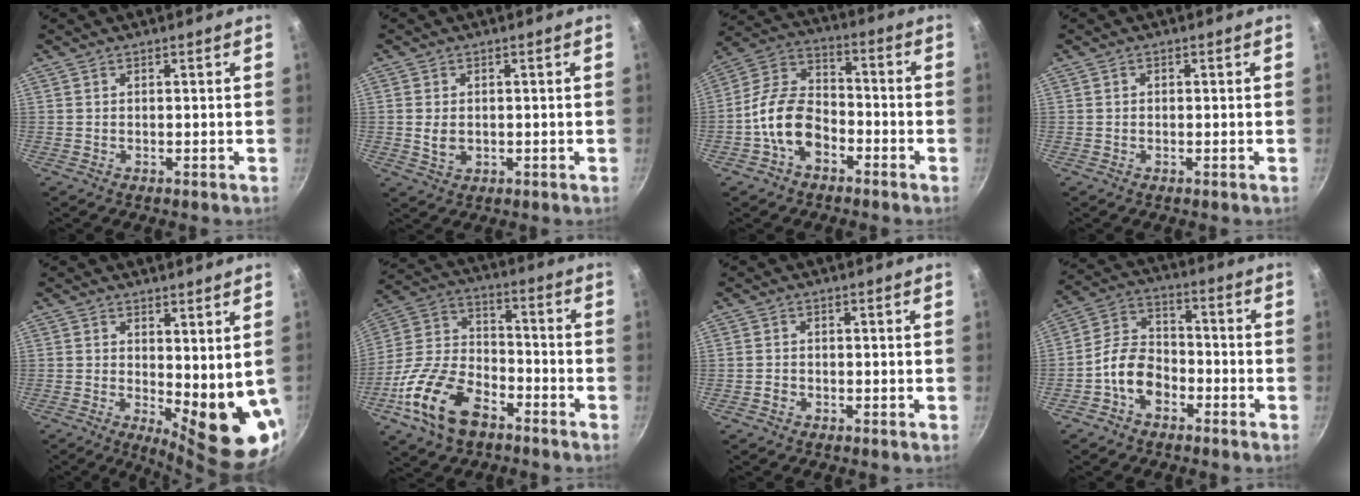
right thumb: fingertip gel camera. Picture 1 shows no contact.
{"total": 3.6, "force": [-0.1, 2.7, 2.4], "torque": [-0.040, -0.001, 0.002]}
{"total": 12.0, "force": [-4.8, 8.1, 7.3], "torque": [-0.106, 0.050, -0.106]}
{"total": 0.6, "force": [-0.1, 0.5, 0.3], "torque": [-0.005, 0.005, 0.000]}
{"total": 10.4, "force": [0.7, 4.0, 9.6], "torque": [-0.104, -0.029, 0.019]}
{"total": 18.1, "force": [-9.5, 10.6, 11.2], "torque": [-0.199, 0.060, -0.188]}
{"total": 1.5, "force": [-0.9, 1.1, 0.4], "torque": [-0.006, 0.009, -0.014]}
{"total": 9.5, "force": [-4.3, 6.8, 5.1], "torque": [-0.066, 0.046, -0.092]}